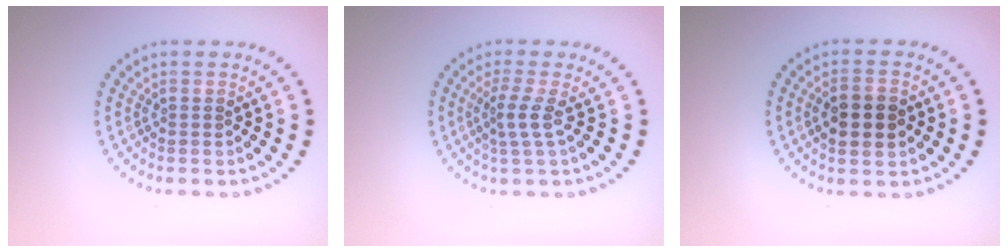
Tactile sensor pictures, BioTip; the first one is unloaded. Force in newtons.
{"total": 2.1, "press": 1.4, "slide": 1.5}
{"total": 3.7, "press": 3.7, "slide": 0.2}